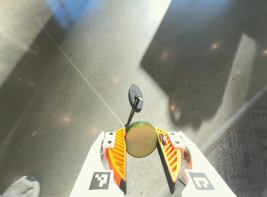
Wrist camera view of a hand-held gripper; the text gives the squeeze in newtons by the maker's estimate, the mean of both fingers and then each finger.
{"total": 10.8, "left": 10.8, "right": 10.9}